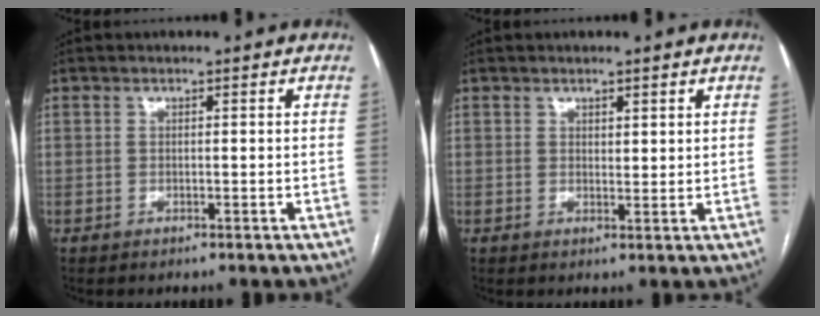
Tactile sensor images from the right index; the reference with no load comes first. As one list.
[{"total": 1.7, "force": [1.1, 0.8, 1.0], "torque": [-0.014, -0.005, 0.019]}]